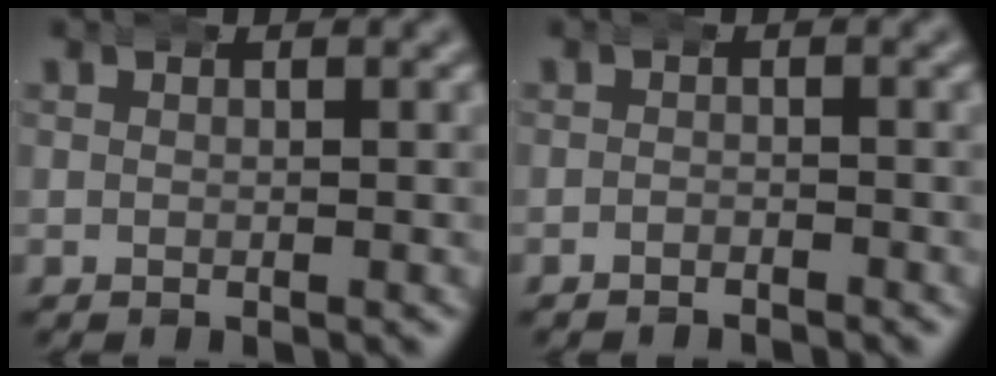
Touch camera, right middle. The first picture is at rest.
{"total": 1.5, "force": [-1.5, 0.0, -0.1], "torque": [0.002, -0.005, -0.026]}